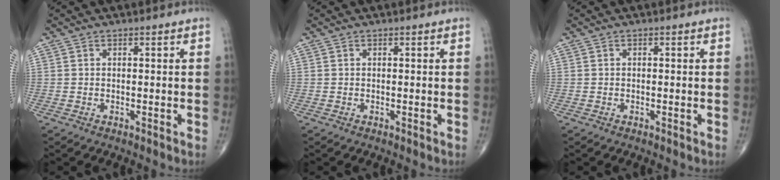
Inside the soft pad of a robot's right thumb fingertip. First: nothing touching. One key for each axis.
{"total": 0.0}
{"total": 0.0}